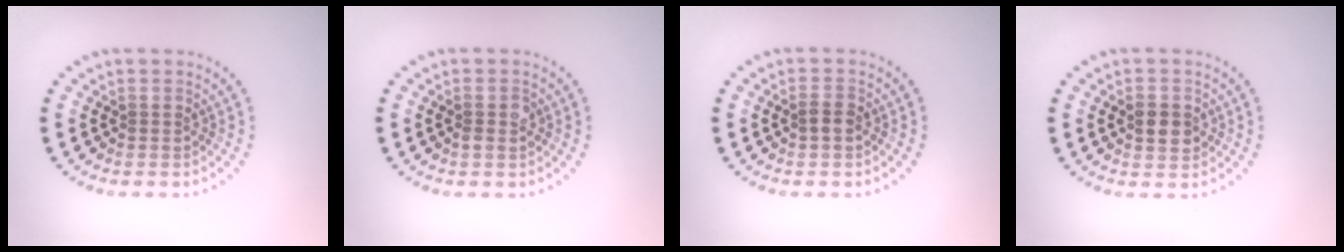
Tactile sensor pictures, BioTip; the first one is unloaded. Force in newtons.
{"total": 1.5, "press": 1.5, "slide": 0.2}
{"total": 1.3, "press": 1.2, "slide": 0.4}
{"total": 2.1, "press": 2.1, "slide": 0.2}